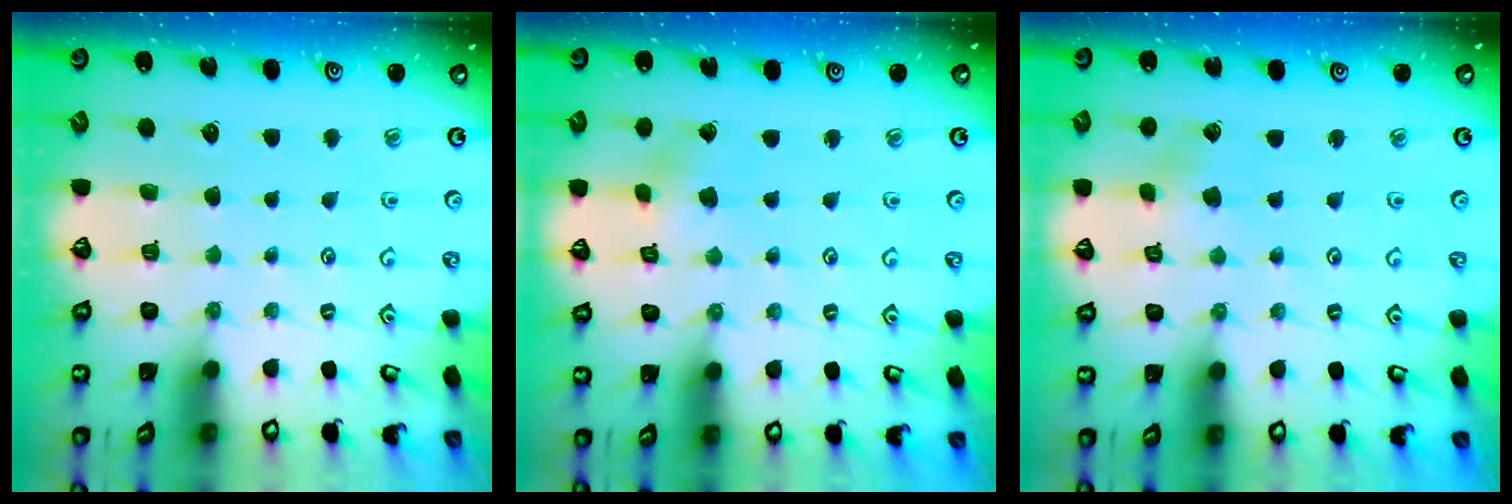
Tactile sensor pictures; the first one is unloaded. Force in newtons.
{"total": 2.5, "press": 2.5, "slide": 0.2}
{"total": 2.7, "press": 2.7, "slide": 0.4}